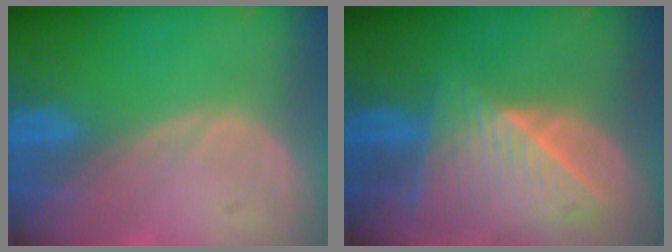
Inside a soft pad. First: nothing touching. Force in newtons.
{"total": 9.2, "press": 8.2, "slide": 4.1}